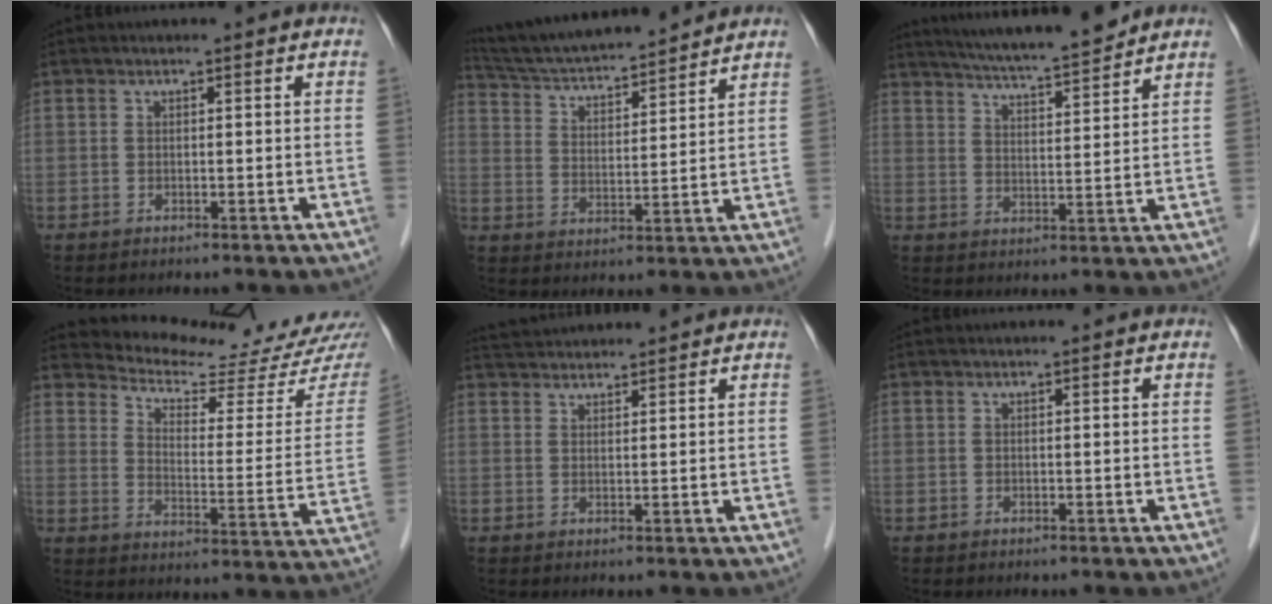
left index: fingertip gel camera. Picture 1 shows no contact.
{"total": 16.1, "force": [14.9, 1.3, 6.0], "torque": [-0.111, 0.018, 0.244]}
{"total": 11.8, "force": [10.7, 0.2, 4.8], "torque": [-0.084, 0.006, 0.165]}
{"total": 18.7, "force": [18.0, 0.8, 4.7], "torque": [-0.072, -0.091, 0.226]}
{"total": 5.2, "force": [5.1, 0.4, 0.9], "torque": [-0.021, 0.037, 0.085]}
{"total": 0.0}